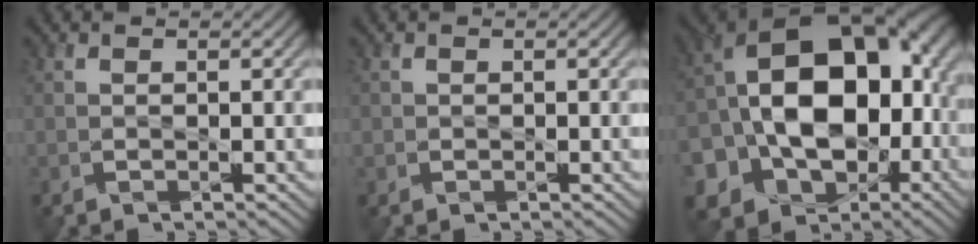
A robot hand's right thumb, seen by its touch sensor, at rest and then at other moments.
{"total": 0.6, "force": [0.0, 0.6, 0.0], "torque": [0.002, -0.005, -0.002]}
{"total": 21.8, "force": [-3.5, 15.6, 14.9], "torque": [-0.272, -0.012, -0.077]}